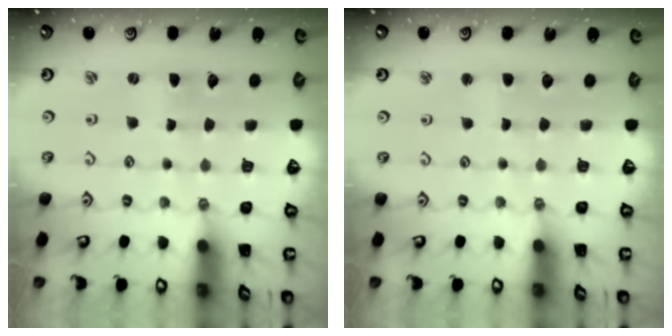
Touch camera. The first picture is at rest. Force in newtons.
{"total": 1.8, "press": 1.7, "slide": 0.3}